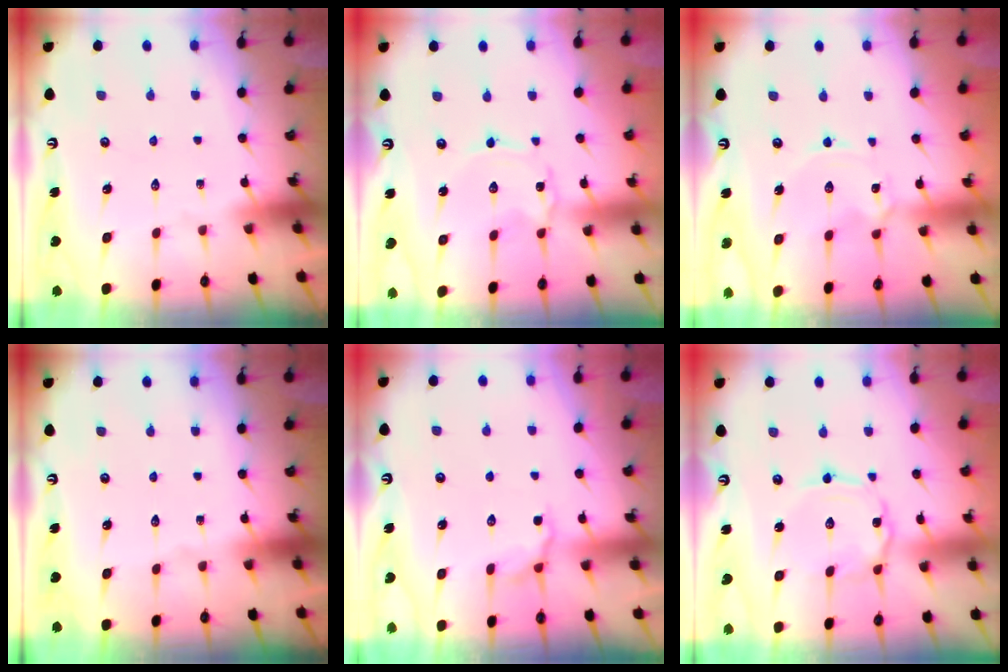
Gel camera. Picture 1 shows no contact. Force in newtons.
{"total": 1.2, "press": 1.2, "slide": 0.1}
{"total": 1.7, "press": 1.7, "slide": 0.1}
{"total": 0.0}
{"total": 4.0, "press": 3.6, "slide": 1.6}
{"total": 2.0, "press": 2.0, "slide": 0.2}